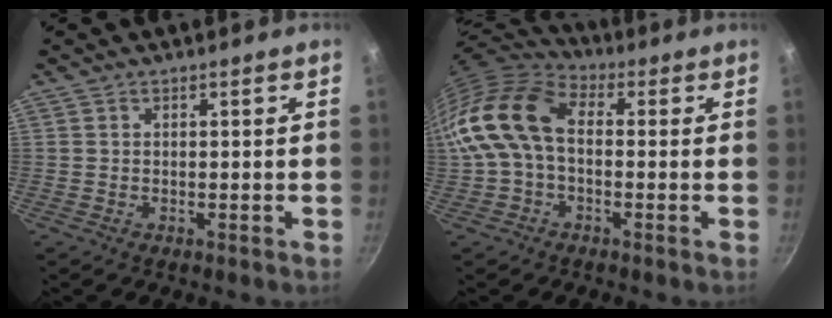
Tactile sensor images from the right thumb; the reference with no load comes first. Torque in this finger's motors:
{"motor_torque": [1.08, 2.40, 1.38, 0.22, 0.33]}